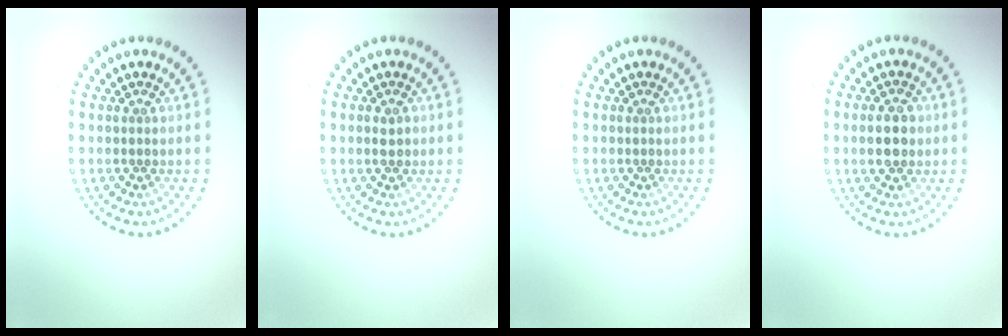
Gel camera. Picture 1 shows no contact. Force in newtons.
{"total": 1.1, "press": 1.0, "slide": 0.2}
{"total": 0.0}
{"total": 2.9, "press": 2.9, "slide": 0.1}